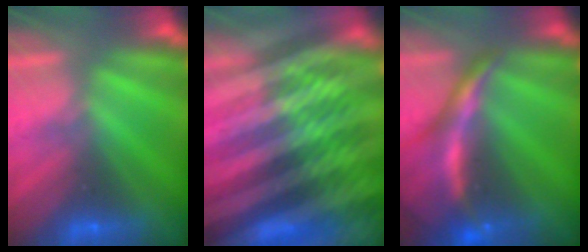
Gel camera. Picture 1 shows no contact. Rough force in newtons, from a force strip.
{"total": 6.8}
{"total": 7.5}